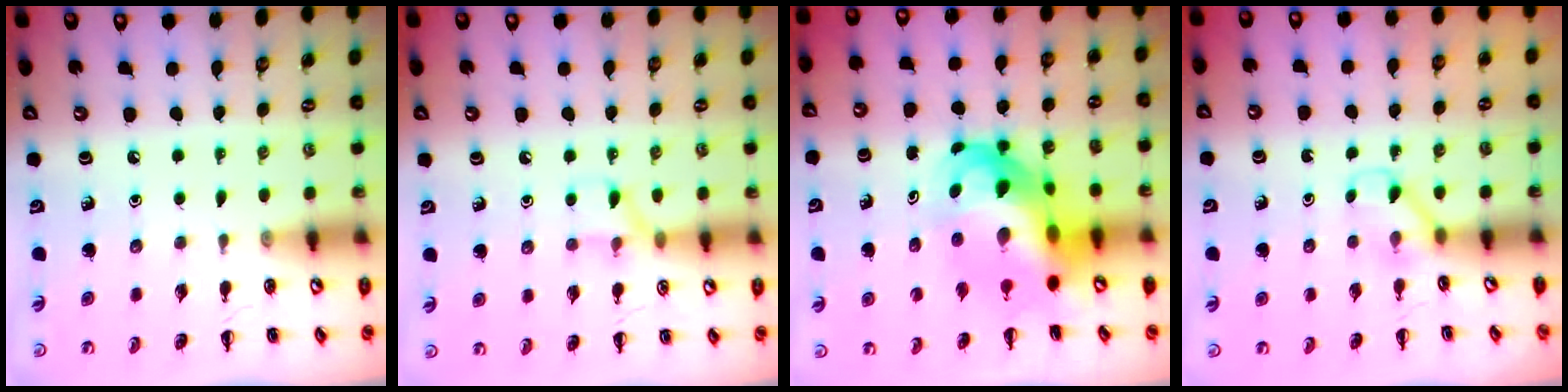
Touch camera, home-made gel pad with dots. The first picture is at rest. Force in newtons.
{"total": 6.4, "press": 6.4, "slide": 0.6}
{"total": 14.5, "press": 14.0, "slide": 3.9}
{"total": 2.8, "press": 2.6, "slide": 0.9}